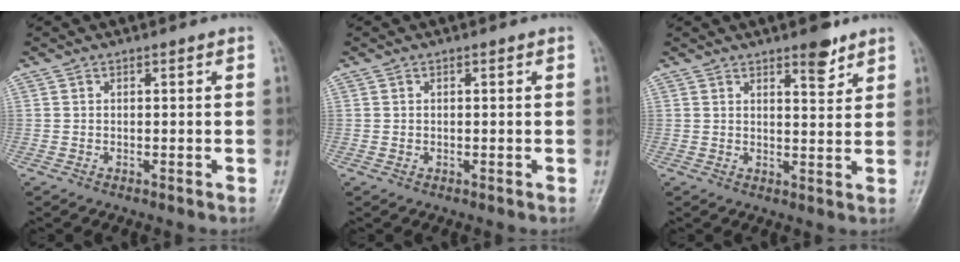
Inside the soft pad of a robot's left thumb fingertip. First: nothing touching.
{"total": 0.5, "force": [0.0, 0.5, 0.3], "torque": [0.000, 0.001, -0.001]}
{"total": 4.8, "force": [3.3, 1.7, 3.0], "torque": [-0.028, -0.022, 0.047]}